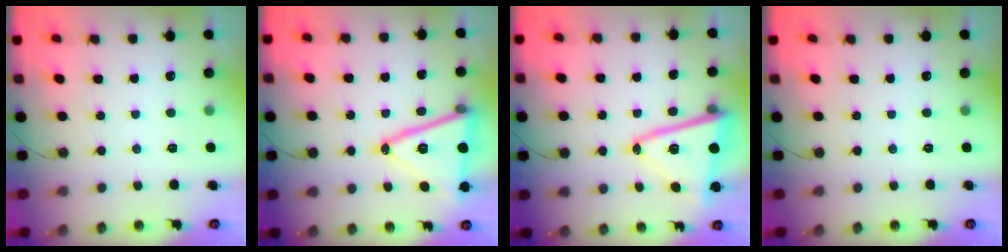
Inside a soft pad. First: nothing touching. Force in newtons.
{"total": 18.6, "press": 18.3, "slide": 3.4}
{"total": 16.2, "press": 16.1, "slide": 1.8}
{"total": 0.0}